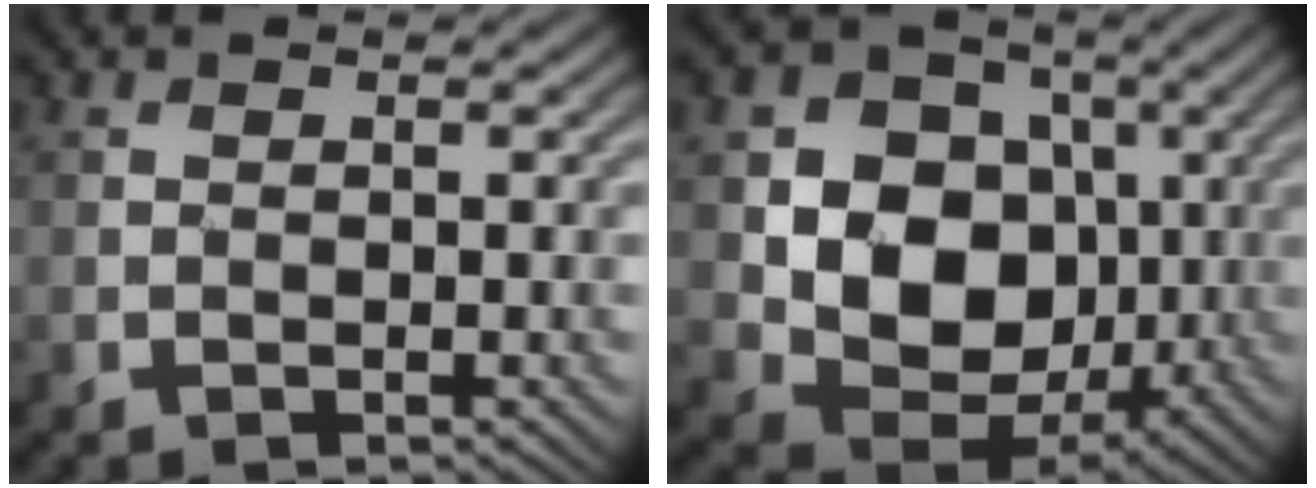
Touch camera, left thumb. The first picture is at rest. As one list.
[{"total": 11.4, "force": [0.7, 9.5, 6.3], "torque": [-0.127, -0.013, 0.000]}]